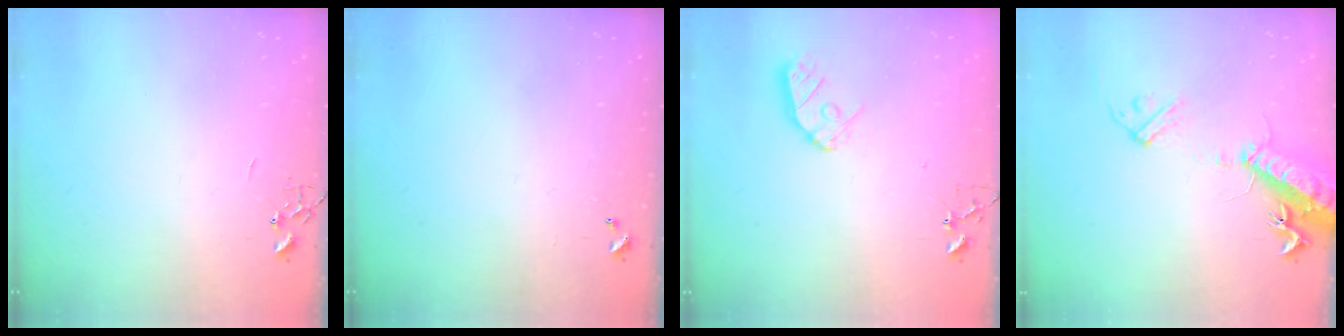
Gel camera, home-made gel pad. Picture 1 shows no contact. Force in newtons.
{"total": 0.0}
{"total": 9.1, "press": 9.1, "slide": 0.9}
{"total": 17.3, "press": 16.8, "slide": 3.9}